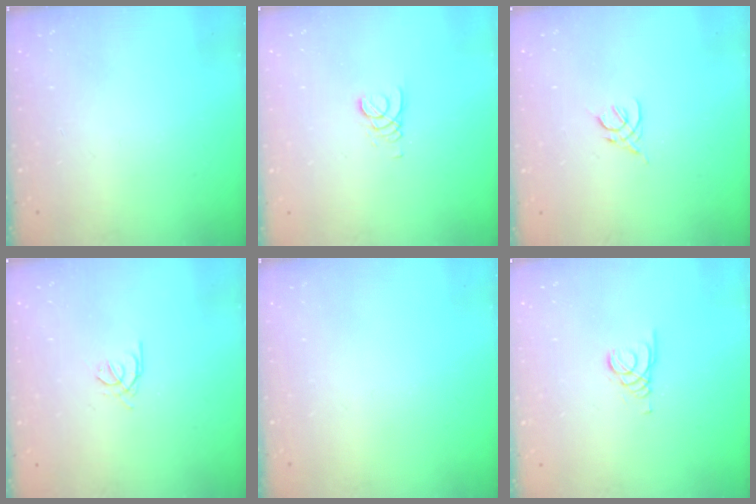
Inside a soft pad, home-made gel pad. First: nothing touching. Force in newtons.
{"total": 2.2, "press": 2.2, "slide": 0.3}
{"total": 2.4, "press": 2.3, "slide": 0.6}
{"total": 1.2, "press": 1.1, "slide": 0.4}
{"total": 0.0}
{"total": 1.5, "press": 1.5, "slide": 0.1}